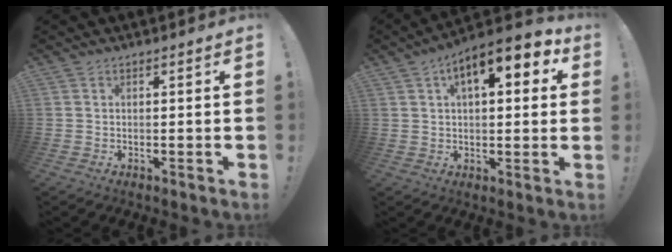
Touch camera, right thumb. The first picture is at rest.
{"total": 11.1, "force": [4.8, 4.5, 8.9], "torque": [-0.120, -0.019, 0.076]}